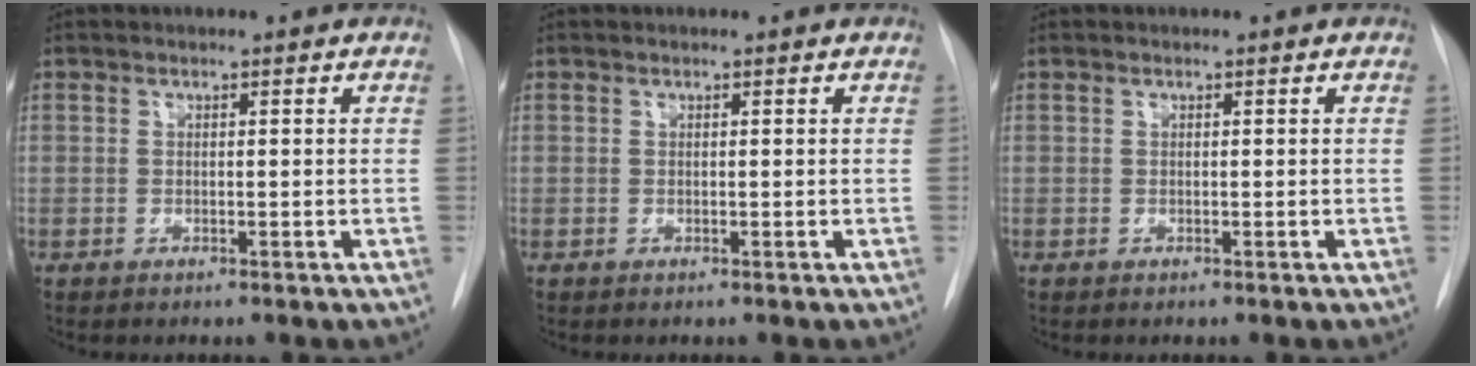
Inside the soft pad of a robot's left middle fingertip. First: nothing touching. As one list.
[{"total": 0.0}, {"total": 0.0}]